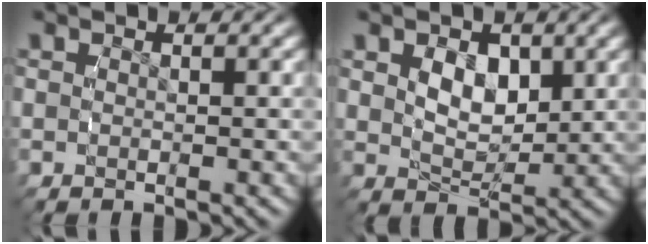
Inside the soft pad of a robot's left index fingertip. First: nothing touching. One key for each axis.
{"total": 3.2, "fx": 1.0, "fy": 1.8, "fz": 2.4, "tx": -0.032, "ty": -0.009, "tz": 0.022}